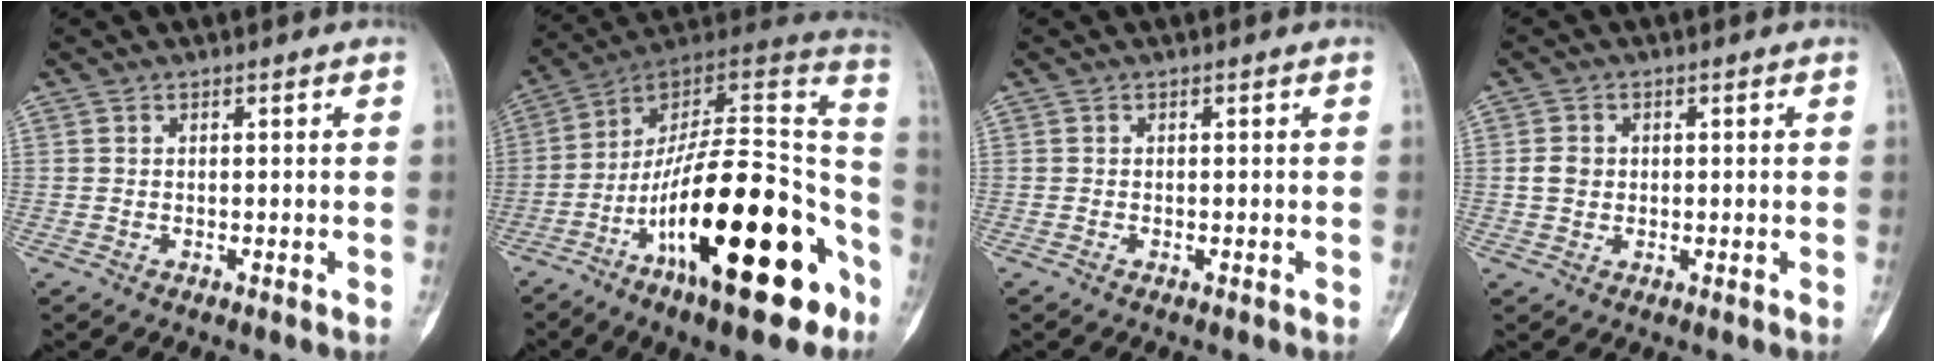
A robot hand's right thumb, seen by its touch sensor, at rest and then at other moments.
{"total": 29.3, "force": [-12.4, 10.4, 24.5], "torque": [-0.342, 0.069, -0.195]}
{"total": 0.0}
{"total": 2.6, "force": [0.0, 2.2, 1.3], "torque": [-0.019, 0.007, -0.002]}